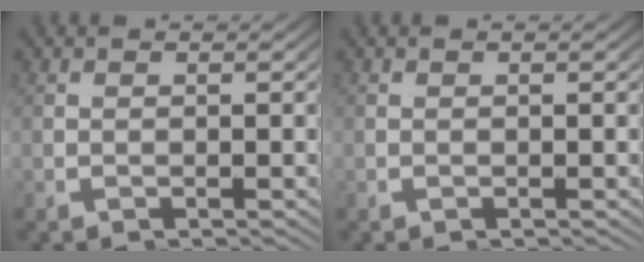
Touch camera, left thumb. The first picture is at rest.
{"total": 0.0}